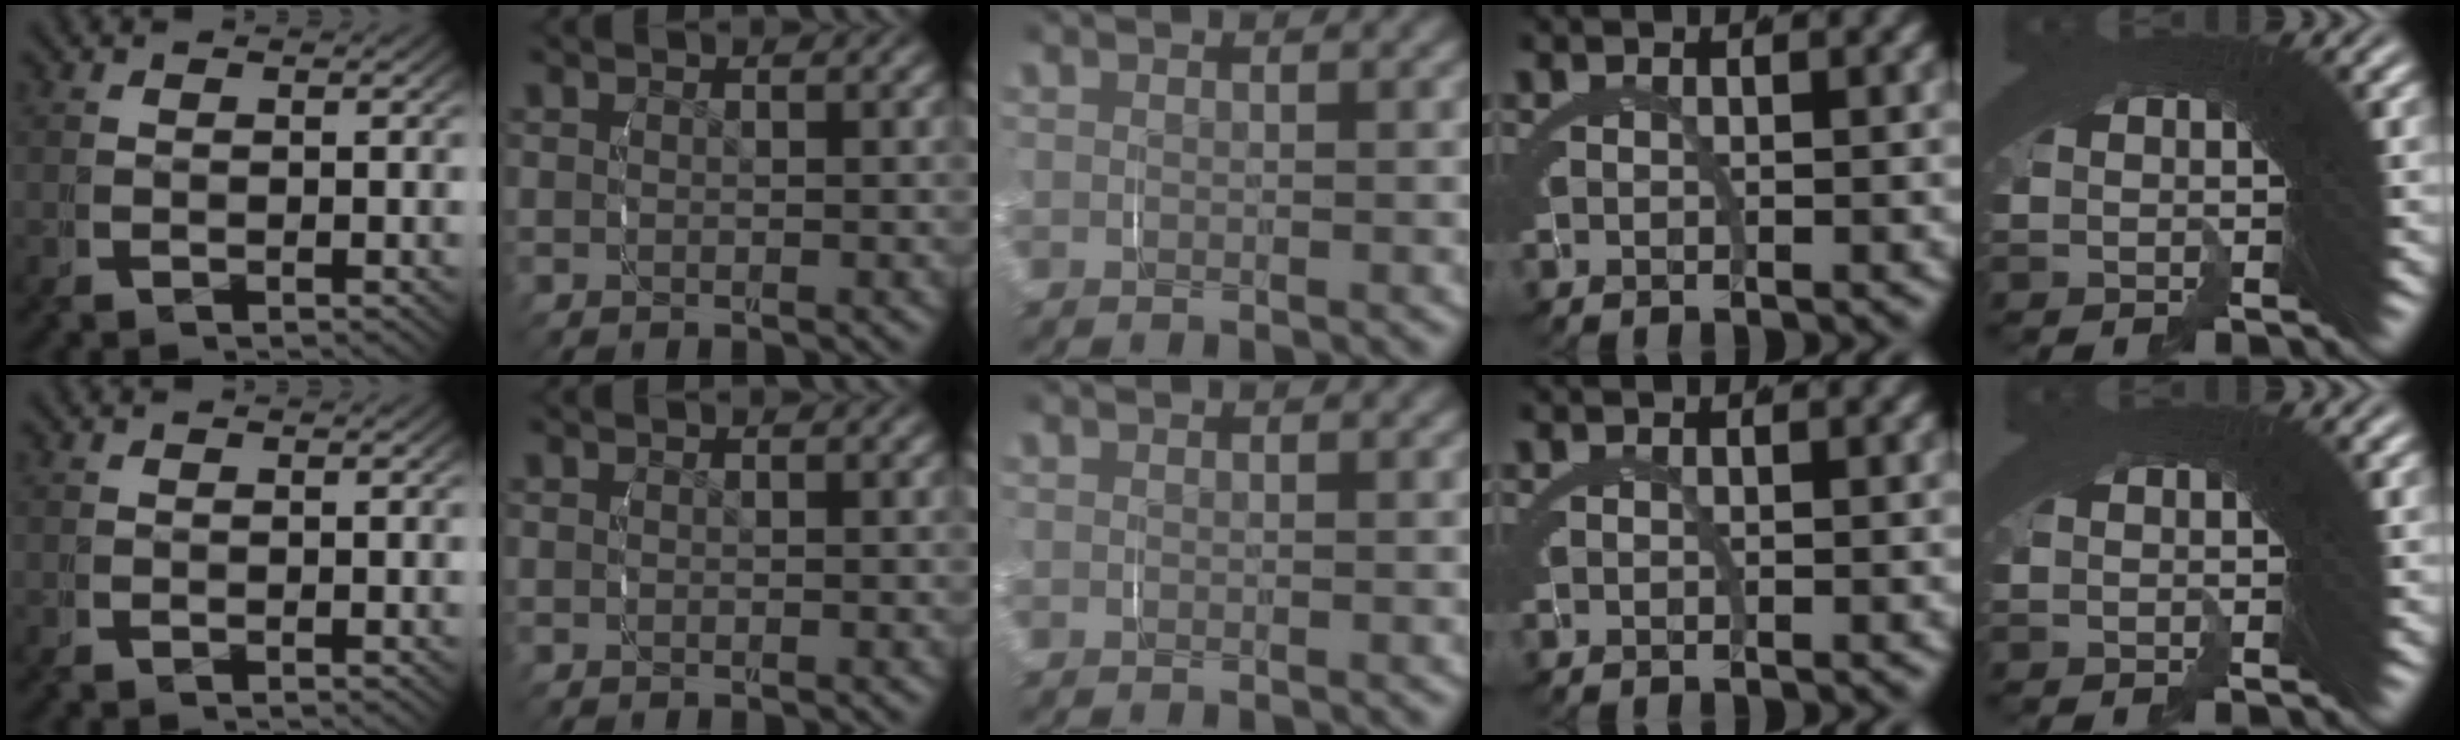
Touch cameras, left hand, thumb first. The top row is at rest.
{}